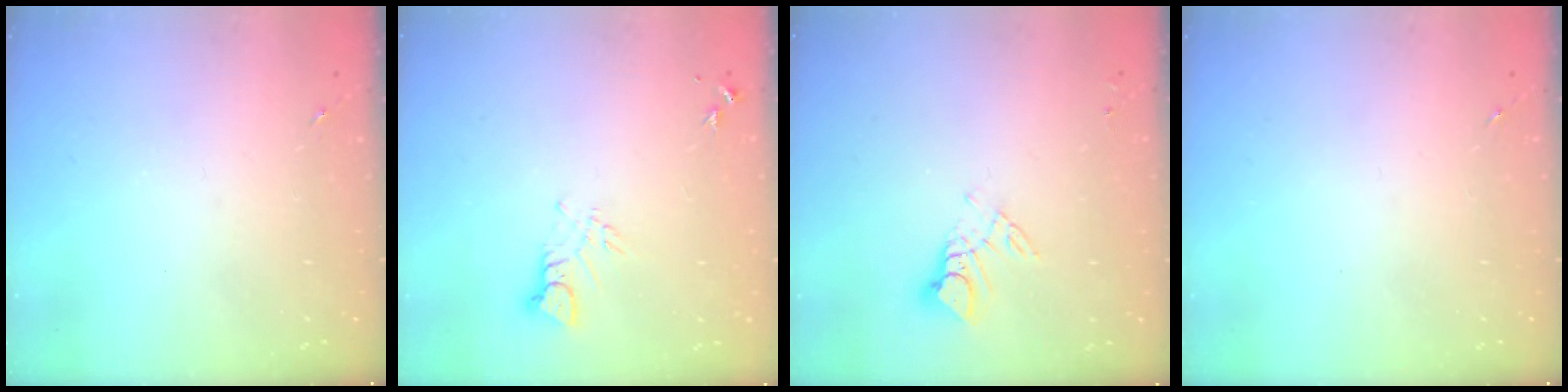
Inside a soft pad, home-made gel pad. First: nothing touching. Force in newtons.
{"total": 3.9, "press": 3.9, "slide": 0.4}
{"total": 6.8, "press": 6.8, "slide": 0.5}
{"total": 0.0}